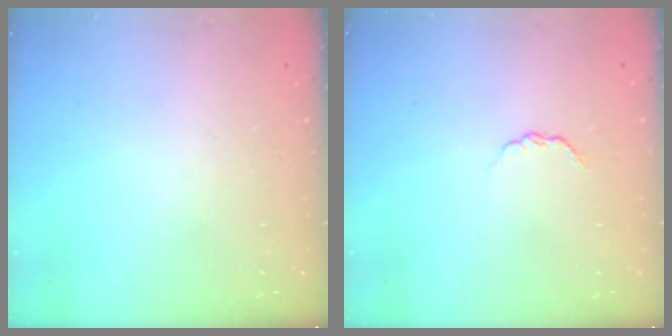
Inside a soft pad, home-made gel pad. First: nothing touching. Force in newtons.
{"total": 3.2, "press": 3.2, "slide": 0.4}